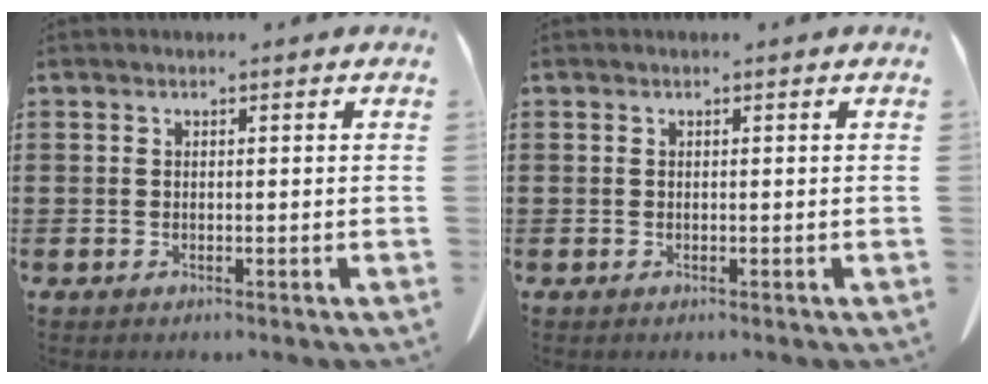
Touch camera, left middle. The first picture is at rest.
{"total": 0.0}